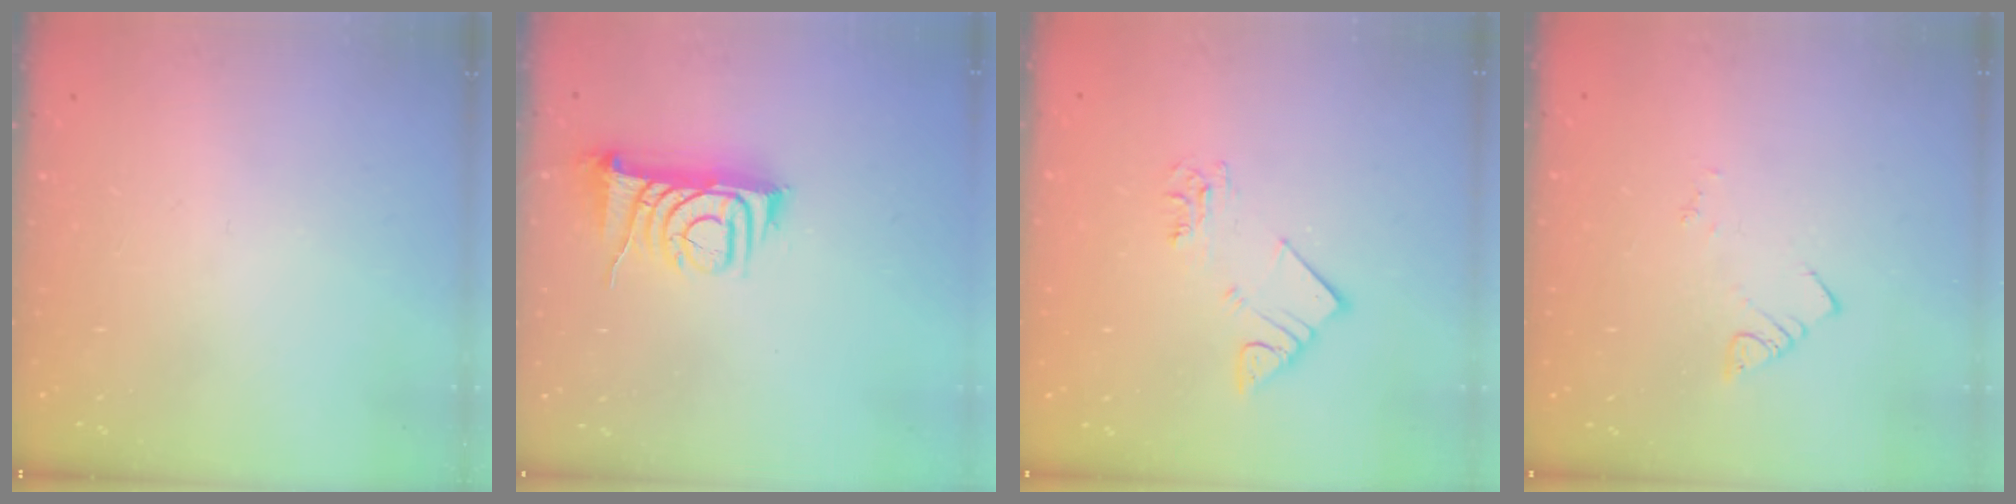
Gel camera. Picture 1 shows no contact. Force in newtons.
{"total": 7.7, "press": 7.7, "slide": 0.8}
{"total": 4.1, "press": 4.1, "slide": 0.3}
{"total": 2.1, "press": 2.0, "slide": 0.4}